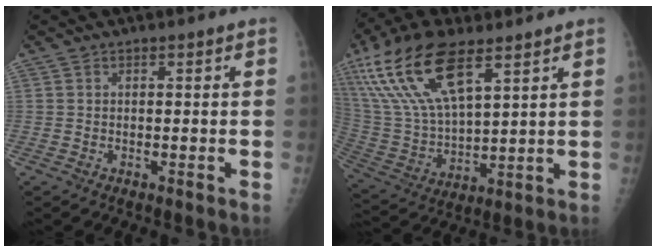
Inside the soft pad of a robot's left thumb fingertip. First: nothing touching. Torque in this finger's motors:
{"motor_torque": [1.26, 1.22, 1.57, -1.20, 0.30]}